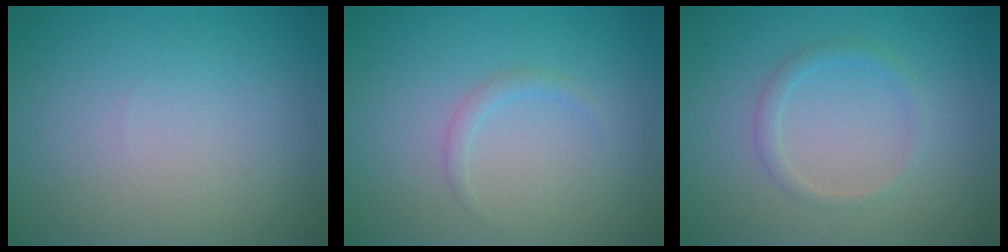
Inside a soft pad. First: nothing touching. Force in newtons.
{"total": 0.9, "press": 0.9, "slide": 0.1}
{"total": 1.4, "press": 1.4, "slide": 0.1}